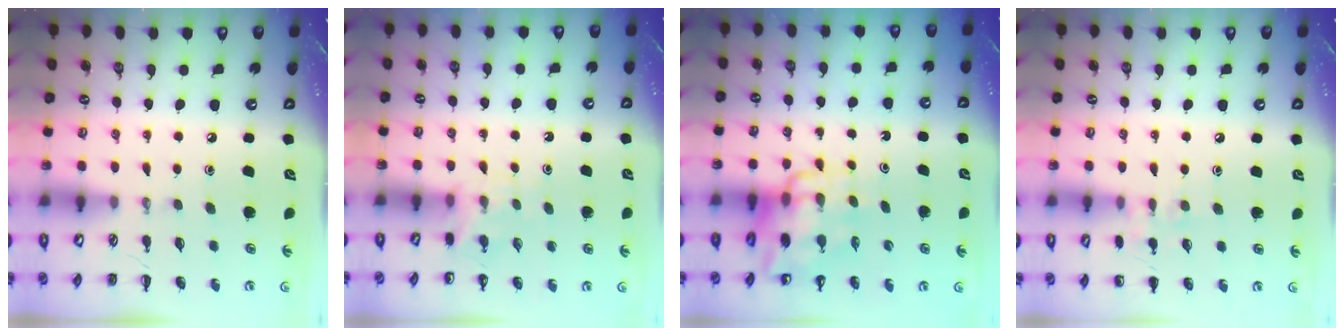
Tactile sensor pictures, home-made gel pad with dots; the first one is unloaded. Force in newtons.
{"total": 4.8, "press": 4.6, "slide": 1.5}
{"total": 13.0, "press": 12.5, "slide": 3.7}
{"total": 7.0, "press": 6.7, "slide": 2.0}